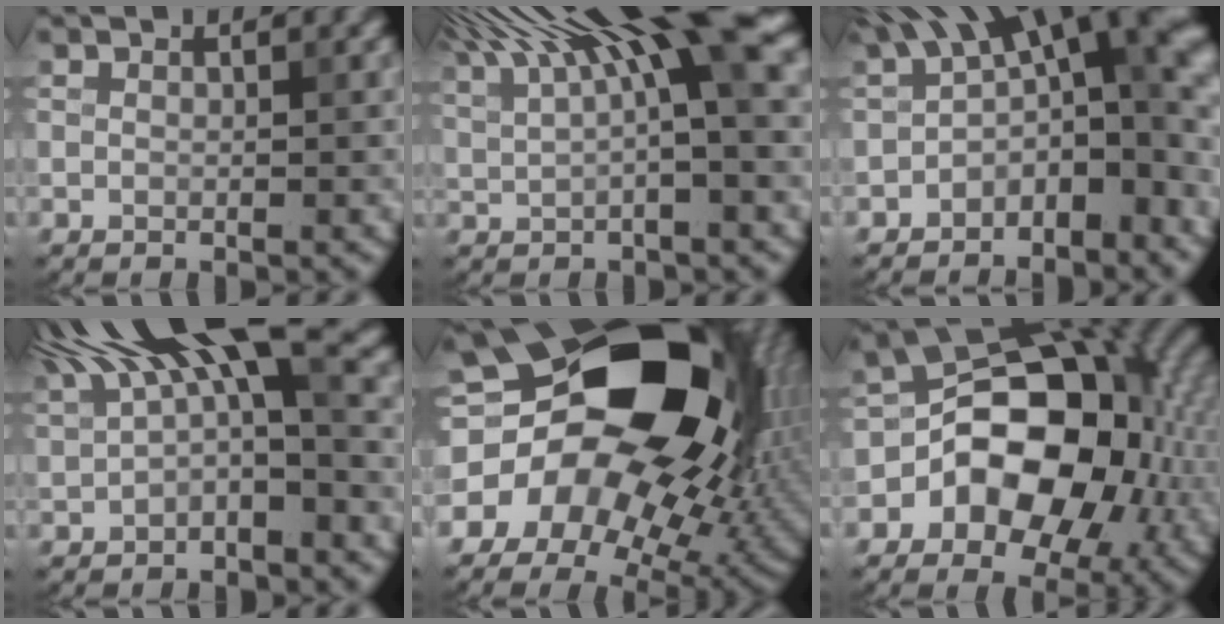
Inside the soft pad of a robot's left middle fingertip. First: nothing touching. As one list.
[{"total": 10.7, "force": [5.4, 2.2, 9.0], "torque": [-0.144, 0.014, 0.091]}, {"total": 11.0, "force": [-0.6, 5.9, 9.3], "torque": [-0.107, 0.016, -0.023]}, {"total": 9.2, "force": [3.3, 3.2, 8.0], "torque": [-0.135, 0.018, 0.042]}, {"total": 19.5, "force": [1.4, 13.6, 13.9], "torque": [-0.216, -0.014, 0.052]}, {"total": 11.9, "force": [-1.9, 8.1, 8.4], "torque": [-0.104, 0.010, -0.040]}]